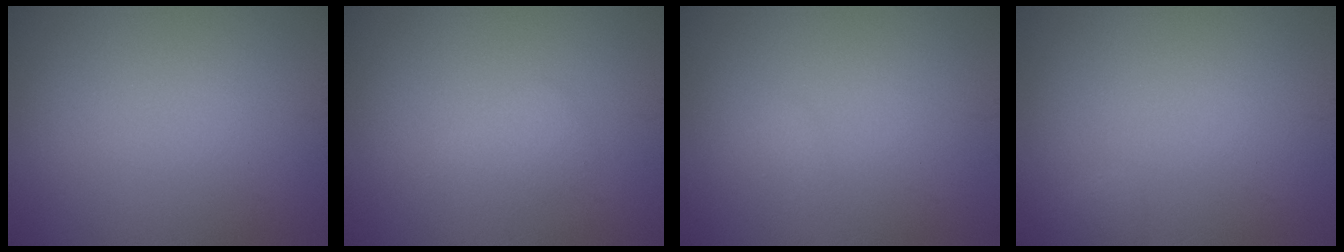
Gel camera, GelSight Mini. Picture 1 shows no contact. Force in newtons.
{"total": 1.1, "press": 1.1, "slide": 0.1}
{"total": 0.5, "press": 0.5, "slide": 0.0}
{"total": 0.6, "press": 0.6, "slide": 0.1}